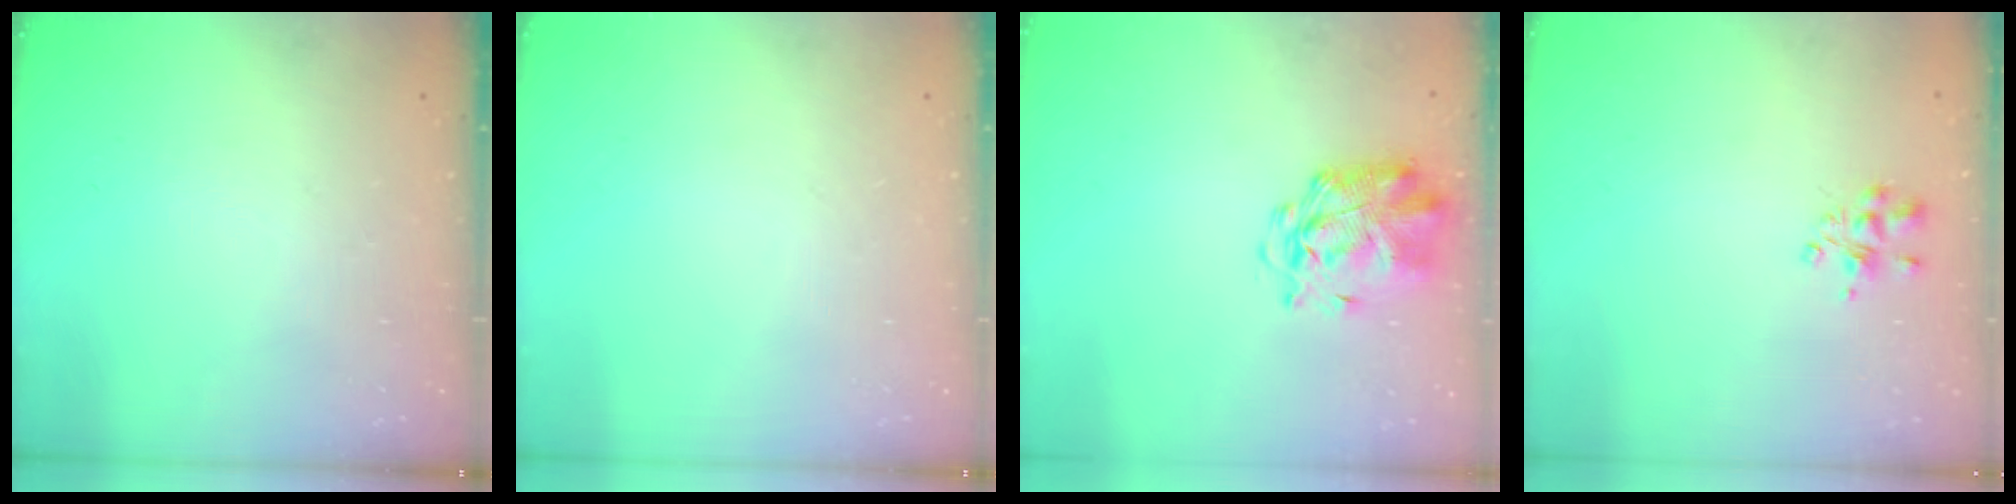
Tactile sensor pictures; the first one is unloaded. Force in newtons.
{"total": 0.0}
{"total": 2.9, "press": 2.8, "slide": 0.7}
{"total": 3.0, "press": 3.0, "slide": 0.5}